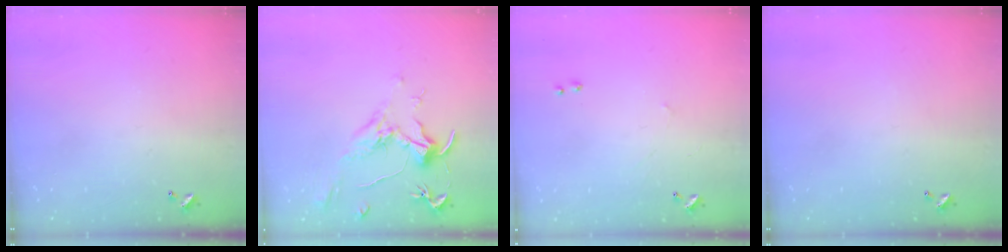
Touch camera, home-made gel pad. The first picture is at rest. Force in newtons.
{"total": 1.9, "press": 1.7, "slide": 0.9}
{"total": 2.5, "press": 2.4, "slide": 0.4}
{"total": 0.0}